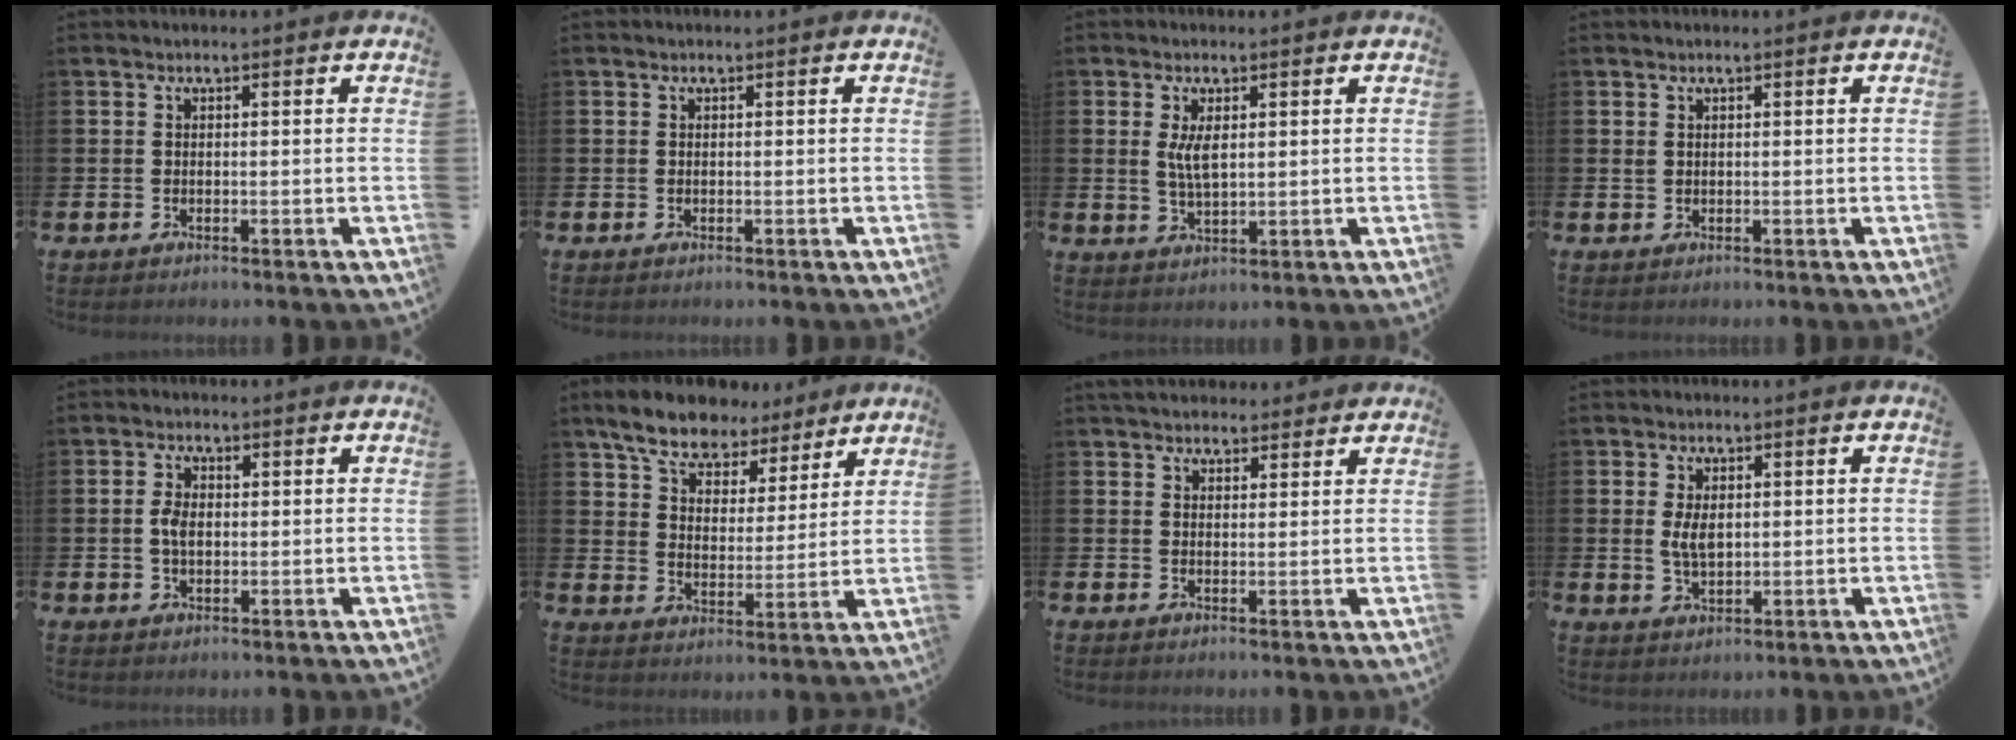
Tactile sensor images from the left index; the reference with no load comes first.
{"total": 0.0}
{"total": 3.5, "force": [1.3, 1.3, 3.0], "torque": [-0.052, 0.001, 0.019]}
{"total": 0.8, "force": [0.6, 0.5, 0.3], "torque": [-0.004, 0.004, 0.010]}
{"total": 2.9, "force": [0.4, 1.8, 2.3], "torque": [-0.036, 0.004, 0.003]}
{"total": 8.5, "force": [7.6, 3.2, 2.1], "torque": [-0.067, -0.036, 0.136]}
{"total": 3.6, "force": [3.4, 1.2, 0.3], "torque": [-0.004, -0.012, 0.062]}
{"total": 3.7, "force": [0.9, 2.0, 2.9], "torque": [-0.050, 0.002, 0.014]}